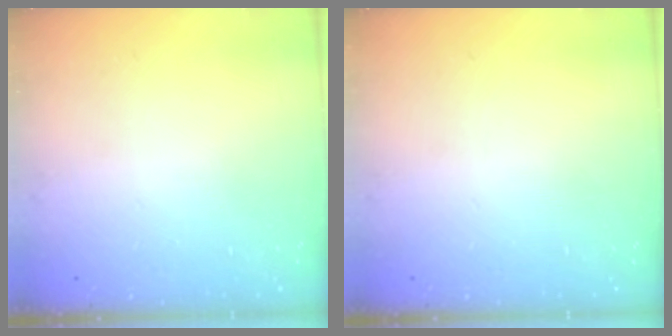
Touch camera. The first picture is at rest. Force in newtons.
{"total": 0.0}